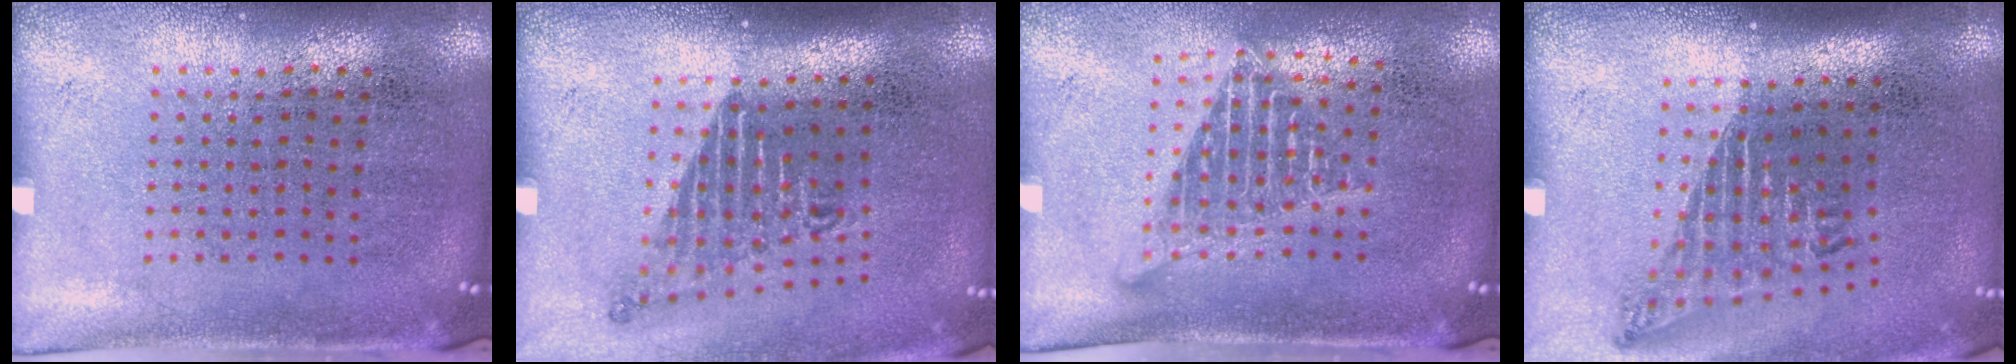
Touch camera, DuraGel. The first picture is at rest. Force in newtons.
{"total": 1.6, "press": 1.1, "slide": 1.2}
{"total": 1.6, "press": 1.3, "slide": 0.9}
{"total": 1.7, "press": 1.1, "slide": 1.3}